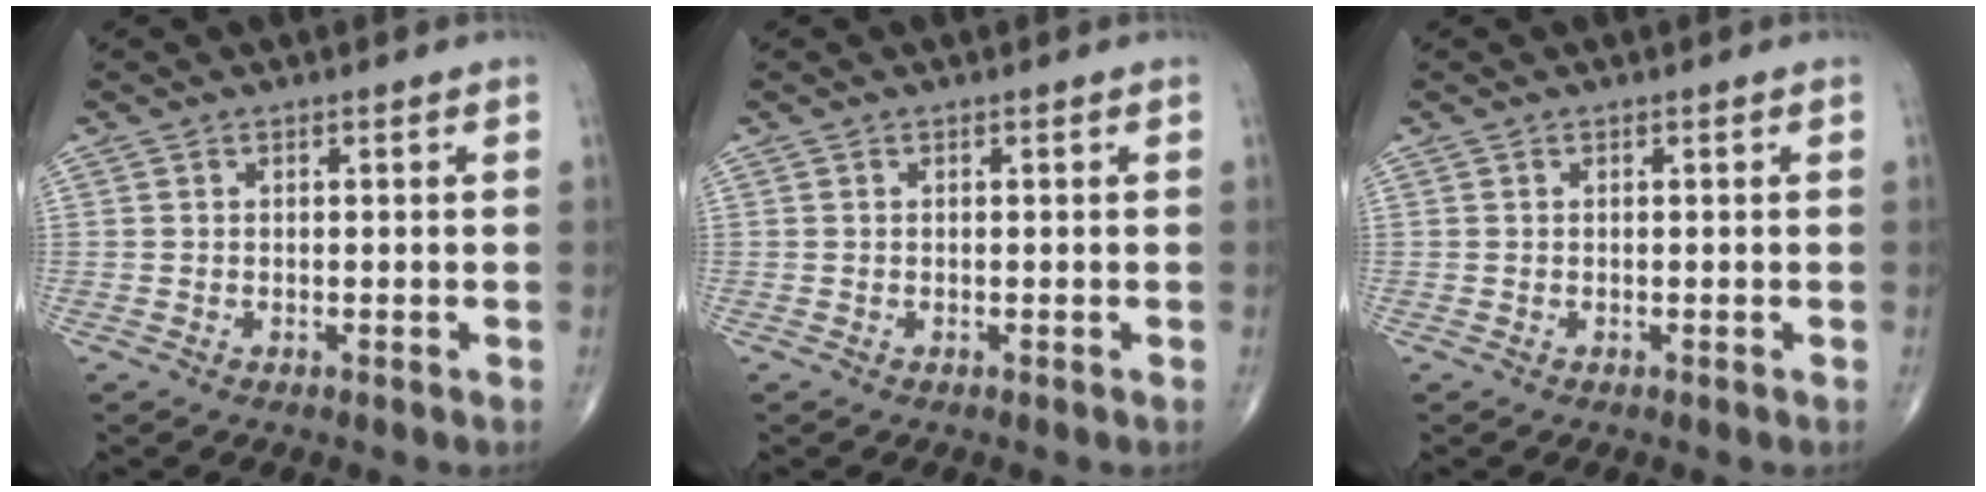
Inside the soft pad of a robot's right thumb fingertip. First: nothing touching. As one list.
[{"total": 0.0}, {"total": 0.0}]